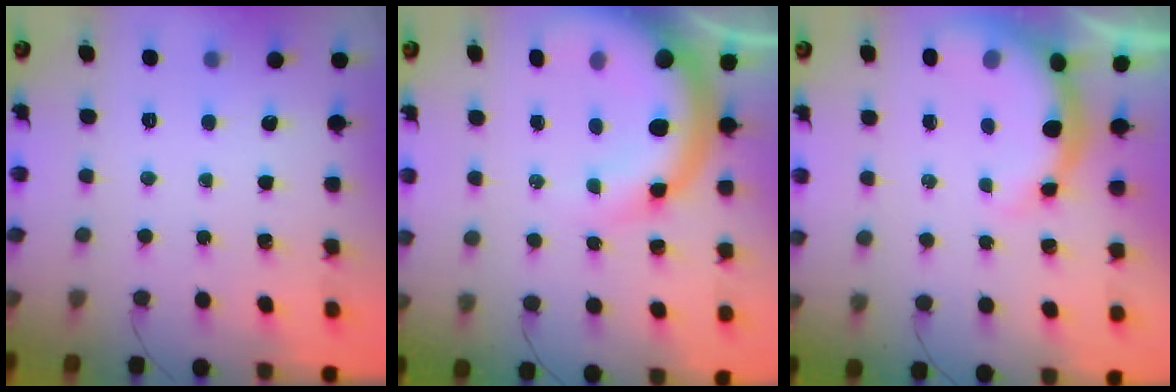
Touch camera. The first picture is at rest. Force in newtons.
{"total": 14.2, "press": 13.9, "slide": 3.0}
{"total": 7.3, "press": 7.2, "slide": 1.3}